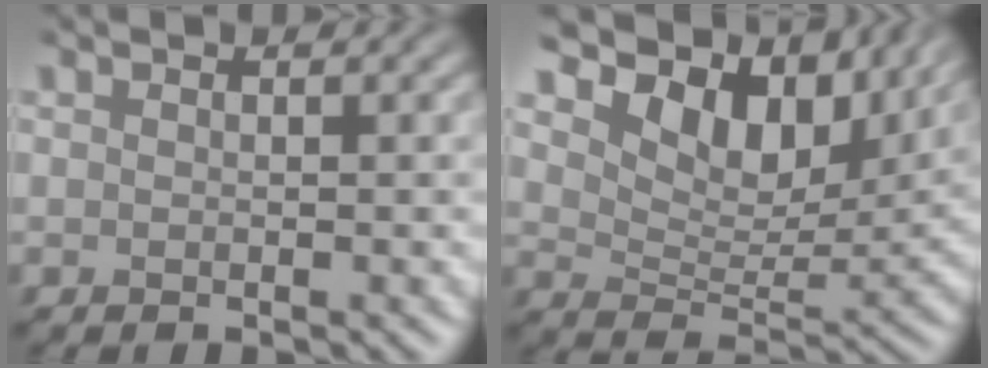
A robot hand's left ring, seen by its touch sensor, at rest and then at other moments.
{"total": 11.9, "force": [7.9, 6.0, 6.6], "torque": [-0.113, 0.004, 0.135]}